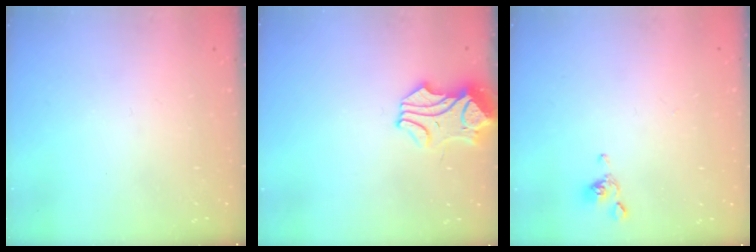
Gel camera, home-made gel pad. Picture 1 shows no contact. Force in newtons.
{"total": 1.1, "press": 0.6, "slide": 0.9}
{"total": 2.2, "press": 2.2, "slide": 0.2}